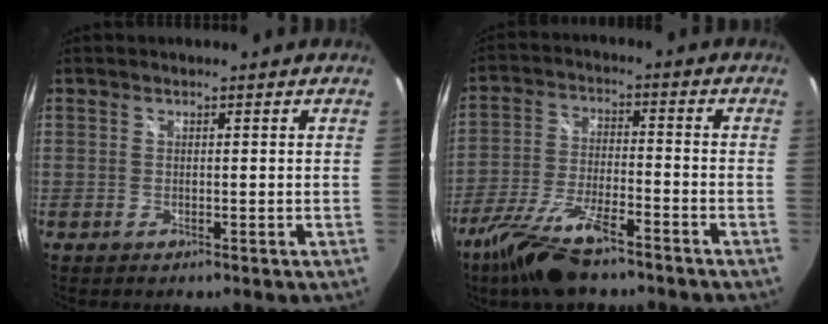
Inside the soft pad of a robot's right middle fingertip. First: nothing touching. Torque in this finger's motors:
{"motor_torque": [1.09, -1.05, 0.62, 0.19]}